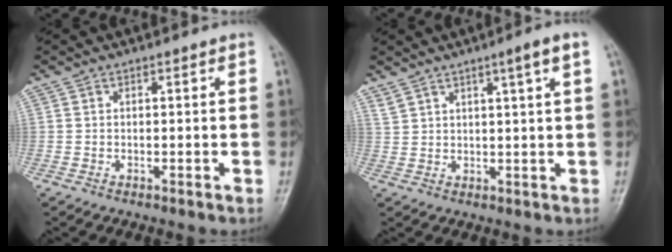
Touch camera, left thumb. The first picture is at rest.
{"total": 5.3, "force": [3.3, 0.1, 4.2], "torque": [-0.069, -0.012, 0.060]}